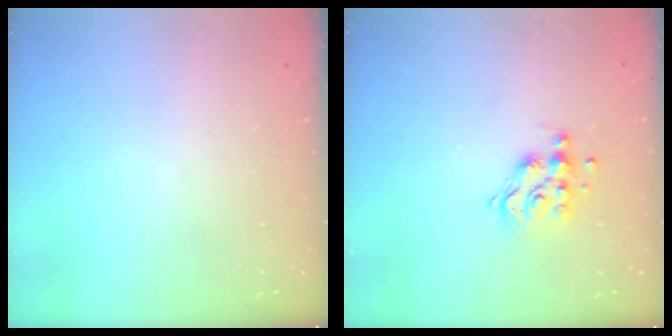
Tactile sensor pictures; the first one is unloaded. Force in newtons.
{"total": 10.2, "press": 10.2, "slide": 0.7}